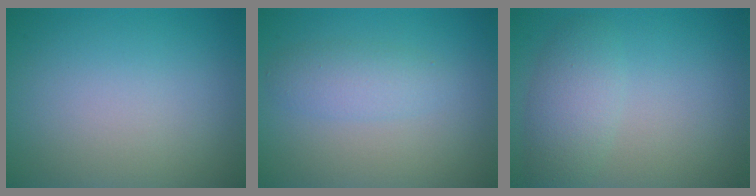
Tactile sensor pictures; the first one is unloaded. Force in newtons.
{"total": 2.3, "press": 2.3, "slide": 0.2}
{"total": 2.6, "press": 2.6, "slide": 0.2}